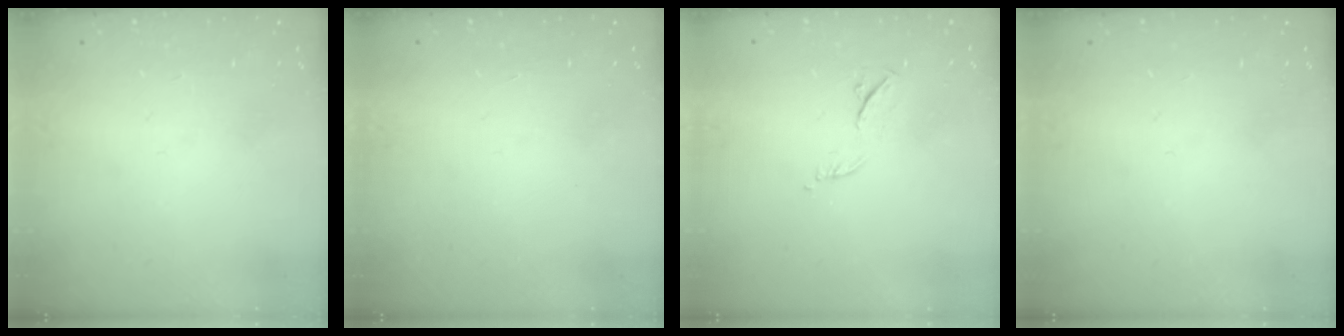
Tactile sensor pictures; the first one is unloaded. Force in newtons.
{"total": 1.5, "press": 1.5, "slide": 0.1}
{"total": 6.2, "press": 6.1, "slide": 1.1}
{"total": 0.0}